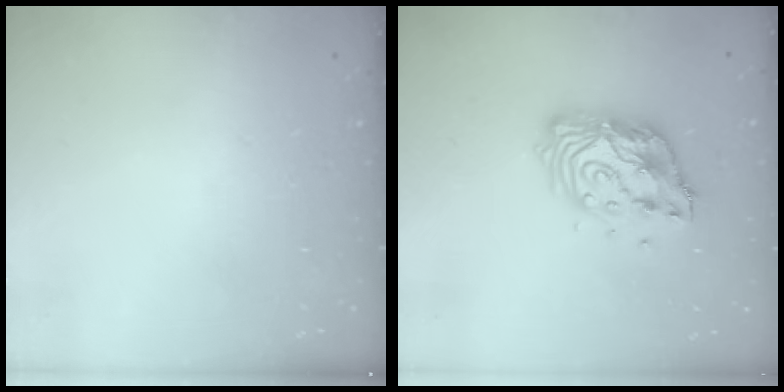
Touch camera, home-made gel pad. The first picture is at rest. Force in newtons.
{"total": 12.4, "press": 12.3, "slide": 1.1}